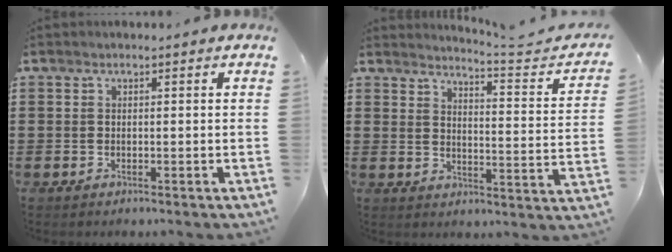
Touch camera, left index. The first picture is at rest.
{"total": 3.9, "force": [3.6, -0.4, 1.6], "torque": [-0.035, -0.035, 0.049]}